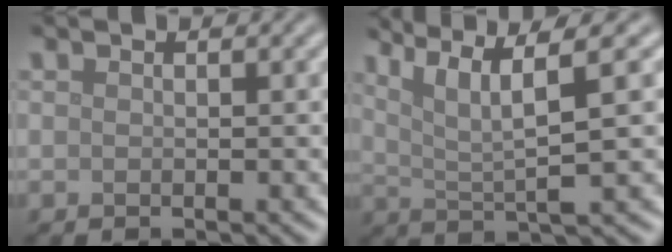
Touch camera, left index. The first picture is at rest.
{"total": 6.6, "force": [3.3, 1.1, 5.6], "torque": [-0.097, 0.012, 0.064]}